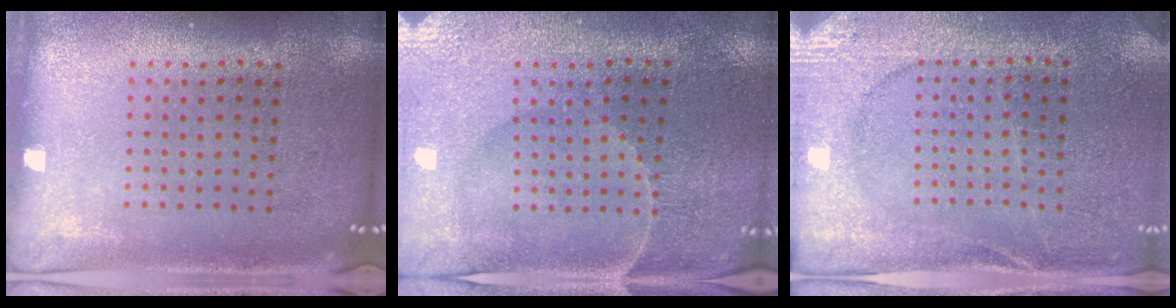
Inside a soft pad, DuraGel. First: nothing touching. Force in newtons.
{"total": 0.9, "press": 0.8, "slide": 0.3}
{"total": 2.7, "press": 2.7, "slide": 0.2}